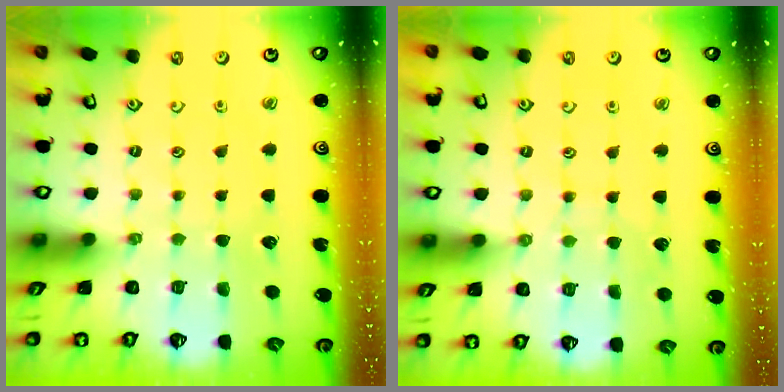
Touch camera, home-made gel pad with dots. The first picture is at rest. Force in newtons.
{"total": 3.1, "press": 3.1, "slide": 0.4}